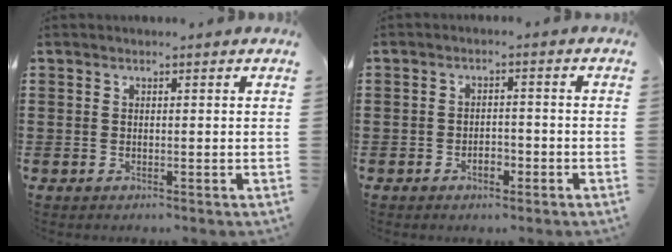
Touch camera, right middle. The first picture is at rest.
{"total": 2.6, "force": [-1.4, 1.3, 1.7], "torque": [-0.027, 0.001, -0.031]}